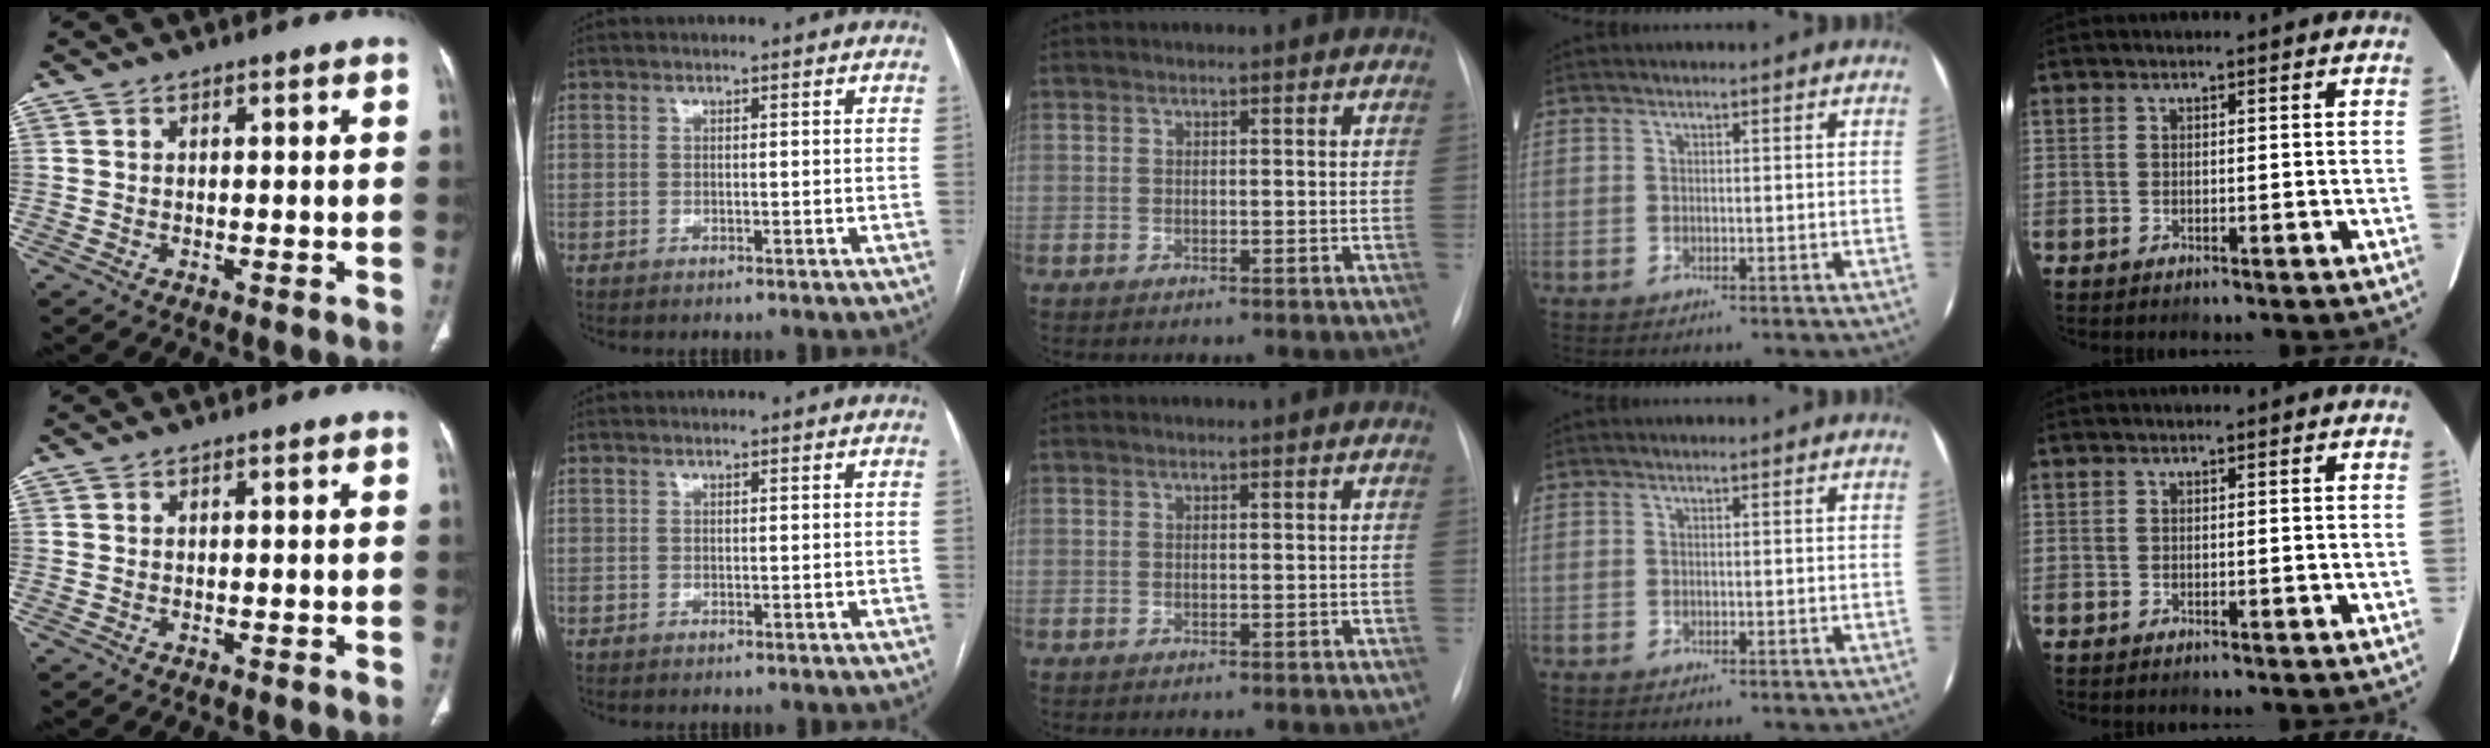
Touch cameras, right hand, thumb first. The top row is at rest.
{}